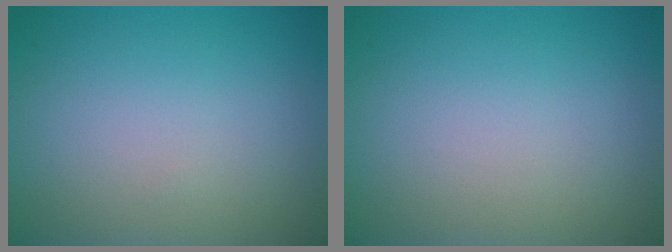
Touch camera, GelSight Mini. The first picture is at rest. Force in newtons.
{"total": 0.0}